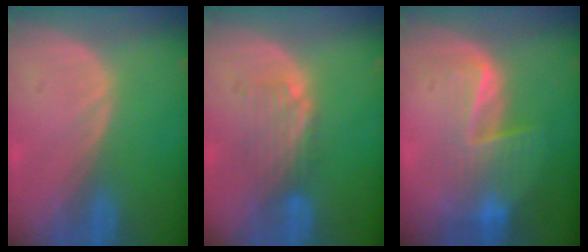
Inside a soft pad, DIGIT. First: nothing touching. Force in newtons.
{"total": 4.7, "press": 4.0, "slide": 2.5}
{"total": 6.7, "press": 6.3, "slide": 2.3}